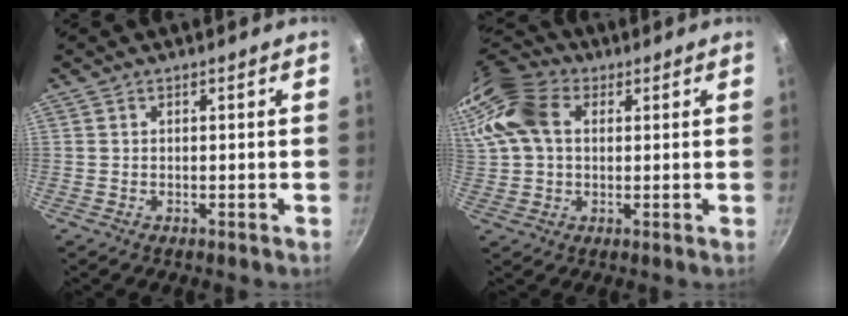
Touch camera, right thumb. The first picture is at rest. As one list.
[{"total": 17.3, "force": [4.4, 12.5, 11.2], "torque": [-0.252, 0.030, 0.067]}]